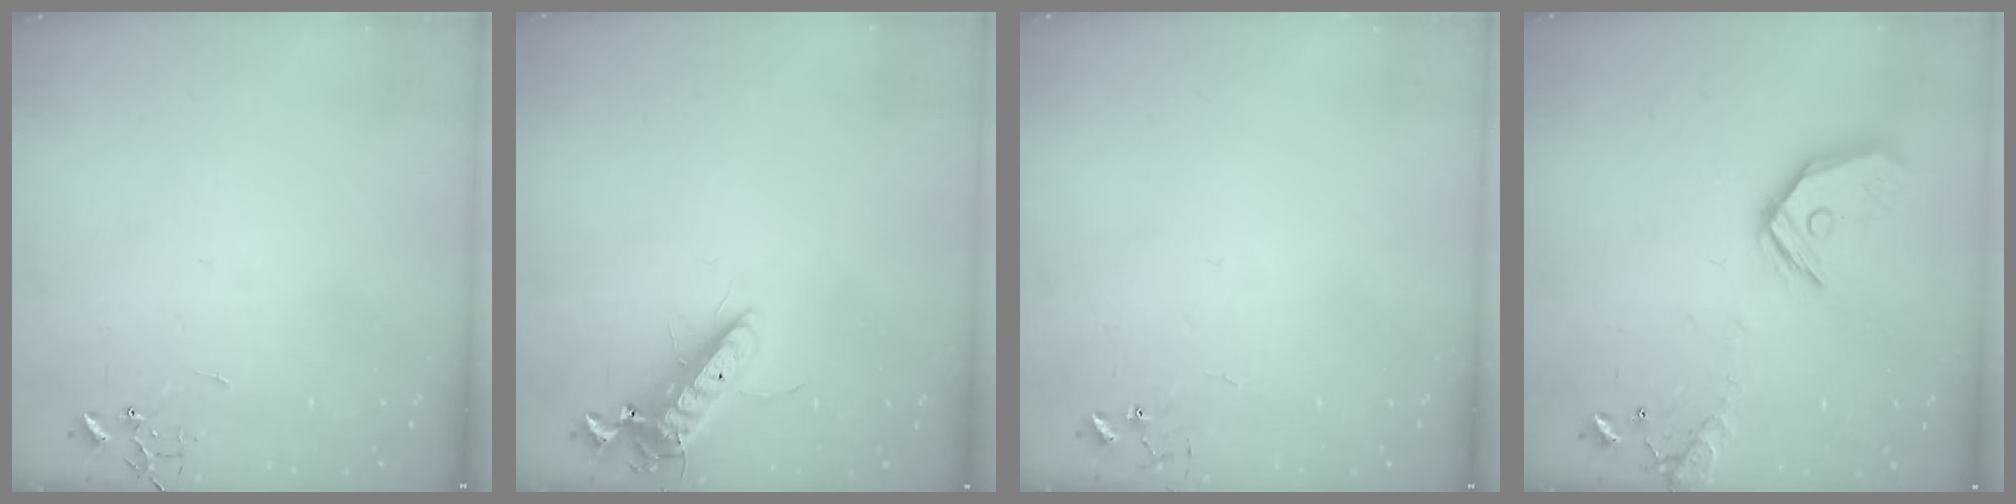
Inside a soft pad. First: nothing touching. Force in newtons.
{"total": 13.1, "press": 12.9, "slide": 2.5}
{"total": 5.2, "press": 5.2, "slide": 0.4}
{"total": 16.3, "press": 16.1, "slide": 2.4}